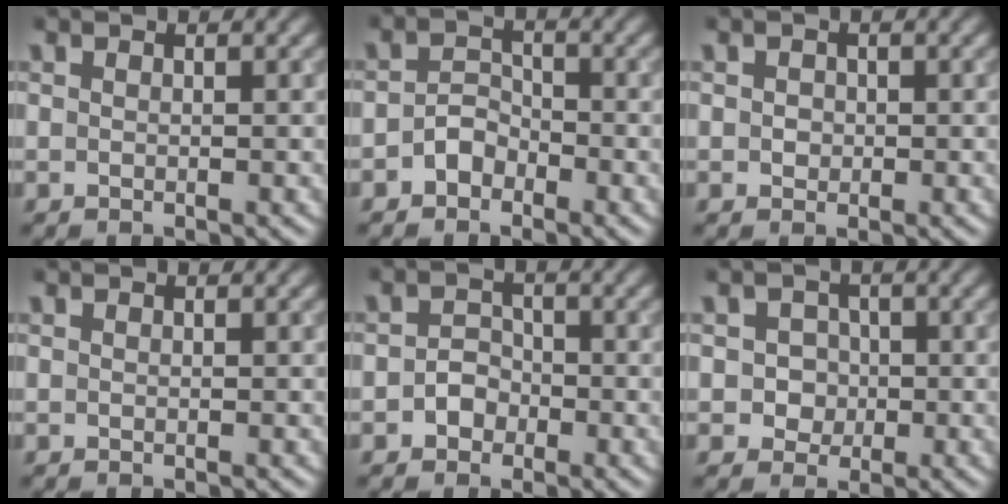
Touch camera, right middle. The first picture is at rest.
{"total": 2.0, "force": [-1.3, 1.3, 0.7], "torque": [-0.011, 0.011, -0.027]}
{"total": 0.9, "force": [0.0, 0.9, 0.4], "torque": [-0.004, -0.001, -0.002]}
{"total": 0.0}
{"total": 2.0, "force": [-0.8, 1.7, 0.7], "torque": [-0.007, 0.005, -0.017]}
{"total": 2.1, "force": [-0.2, 2.0, 0.7], "torque": [0.011, 0.002, -0.008]}